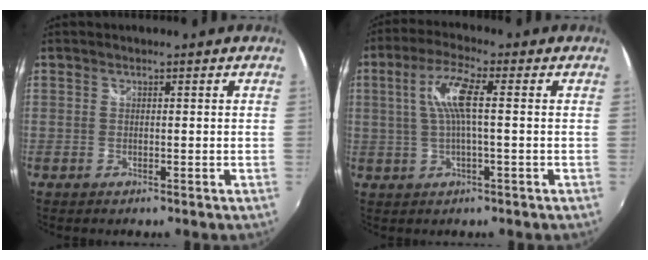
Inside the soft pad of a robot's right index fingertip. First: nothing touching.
{"total": 7.4, "force": [0.8, 1.0, 7.3], "torque": [-0.141, 0.007, 0.018]}